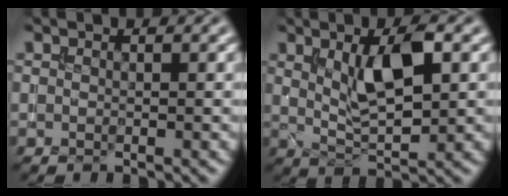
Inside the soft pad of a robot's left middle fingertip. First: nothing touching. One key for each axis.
{"total": 5.7, "fx": 1.7, "fy": 1.9, "fz": 5.1, "tx": -0.096, "ty": -0.001, "tz": 0.031}